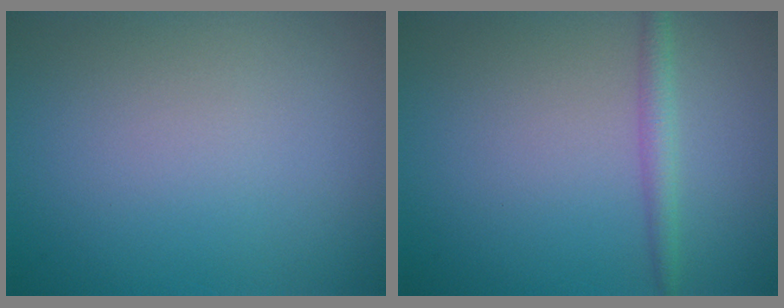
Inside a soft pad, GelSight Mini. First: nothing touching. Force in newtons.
{"total": 1.8, "press": 1.8, "slide": 0.0}